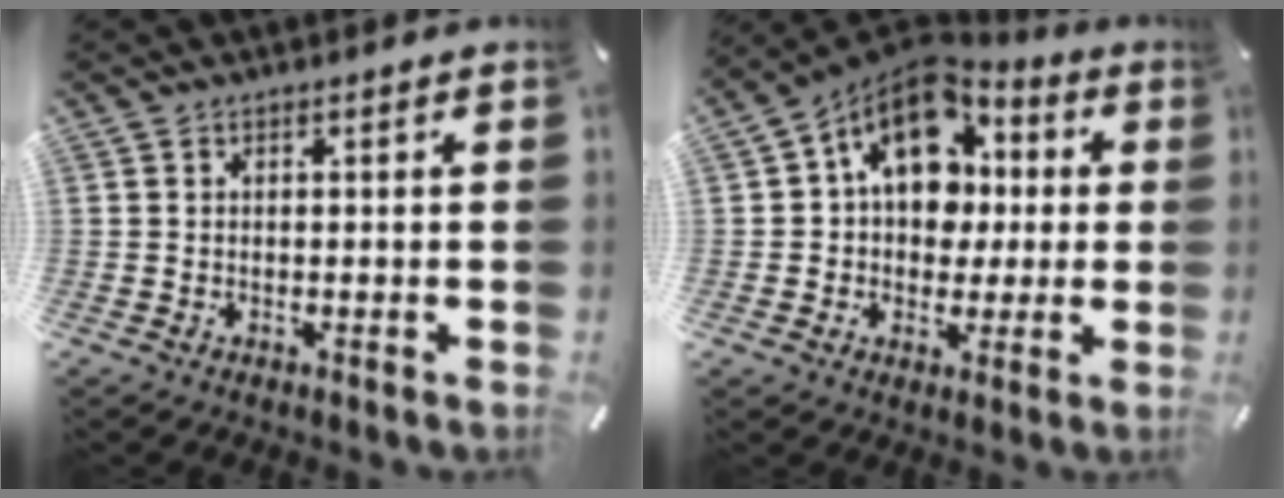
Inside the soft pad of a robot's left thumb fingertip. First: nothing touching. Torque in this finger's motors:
{"motor_torque": [0.79, 1.02, 2.17, -0.61, 0.15]}